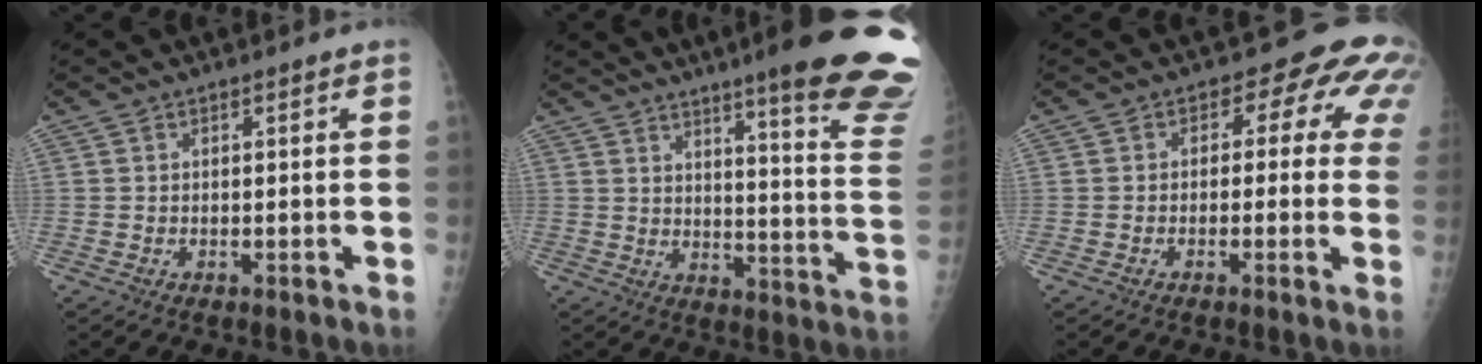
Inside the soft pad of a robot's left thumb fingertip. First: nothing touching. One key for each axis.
{"total": 24.9, "fx": 18.2, "fy": 2.5, "fz": 16.8, "tx": -0.181, "ty": -0.118, "tz": 0.226}
{"total": 8.6, "fx": 1.6, "fy": 5.1, "fz": 6.7, "tx": -0.028, "ty": 0.021, "tz": 0.003}